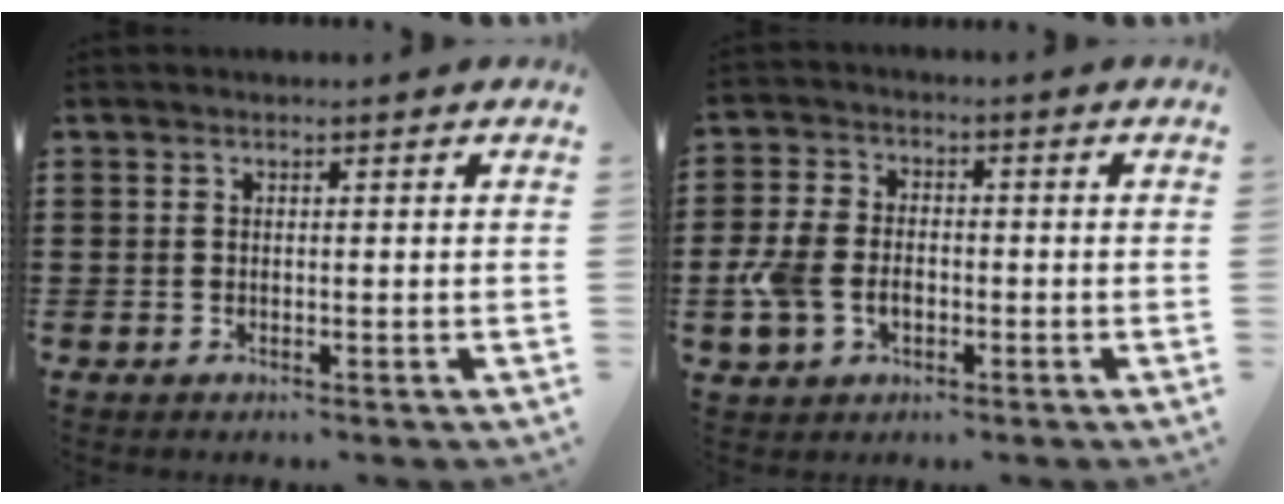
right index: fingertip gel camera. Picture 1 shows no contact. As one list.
[{"total": 5.9, "force": [-1.8, 4.1, 3.8], "torque": [-0.105, -0.002, -0.041]}]